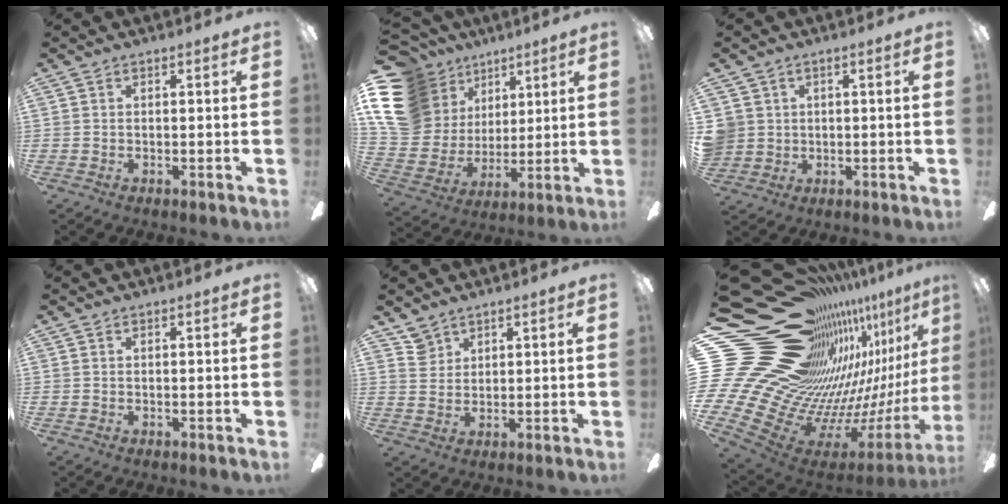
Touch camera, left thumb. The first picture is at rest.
{"total": 21.2, "force": [9.6, 16.3, 9.5], "torque": [-0.214, -0.047, 0.189]}
{"total": 4.4, "force": [1.0, 4.3, 0.3], "torque": [-0.012, 0.009, 0.021]}
{"total": 0.0}
{"total": 4.4, "force": [3.3, 2.7, 0.8], "torque": [-0.018, -0.009, 0.064]}
{"total": 23.4, "force": [14.8, 13.9, 11.6], "torque": [-0.193, -0.204, 0.368]}